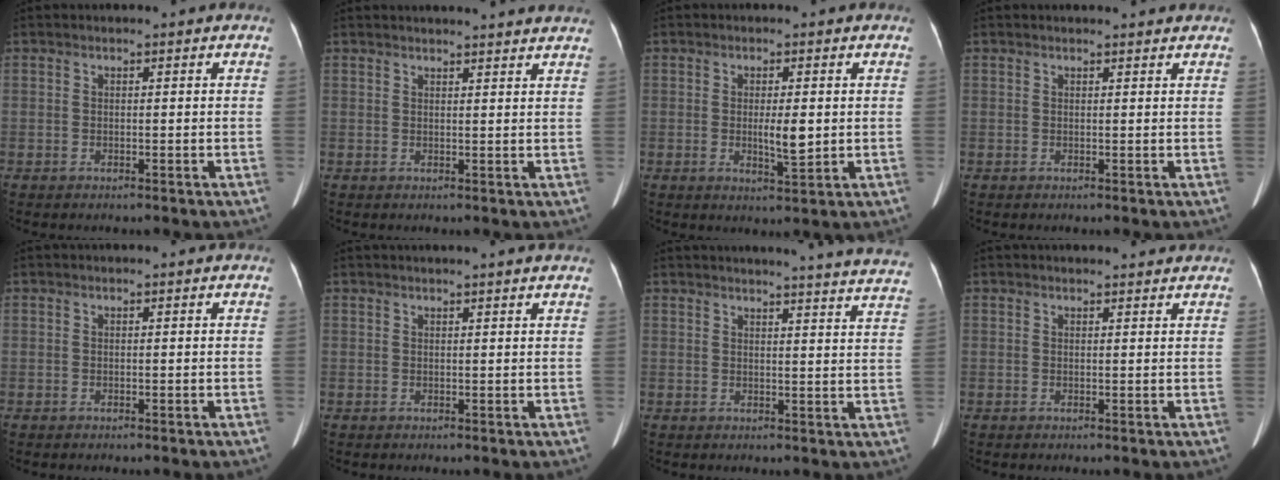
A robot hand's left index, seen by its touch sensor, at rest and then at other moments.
{"total": 11.7, "force": [11.2, 0.5, 3.3], "torque": [-0.035, 0.006, 0.114]}
{"total": 4.1, "force": [-0.1, 1.0, 4.0], "torque": [-0.069, -0.006, 0.001]}
{"total": 3.5, "force": [3.3, 0.5, 0.9], "torque": [-0.016, 0.012, 0.033]}
{"total": 0.0}
{"total": 4.5, "force": [4.0, -0.4, 2.0], "torque": [-0.028, 0.019, 0.041]}
{"total": 20.6, "force": [19.9, 0.0, 5.3], "torque": [-0.067, -0.086, 0.209]}
{"total": 3.0, "force": [3.0, 0.4, 0.6], "torque": [-0.012, 0.008, 0.033]}